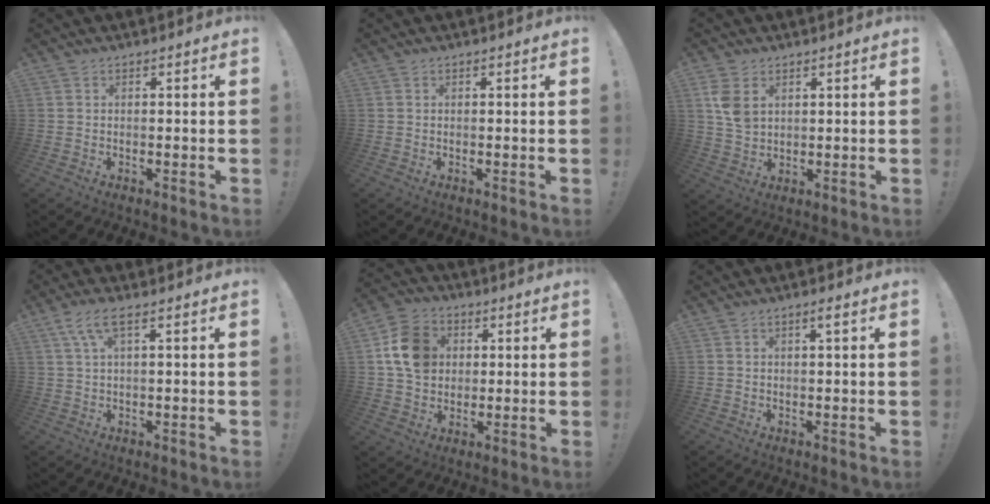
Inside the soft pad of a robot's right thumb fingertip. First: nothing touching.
{"total": 0.0}
{"total": 7.0, "force": [2.8, 4.7, 4.4], "torque": [-0.077, -0.007, 0.054]}
{"total": 5.4, "force": [2.1, 1.2, 4.8], "torque": [-0.098, 0.003, 0.039]}
{"total": 12.7, "force": [2.8, 10.7, 6.2], "torque": [-0.087, 0.001, 0.059]}
{"total": 1.6, "force": [0.6, -0.1, 1.5], "torque": [-0.027, -0.001, 0.007]}